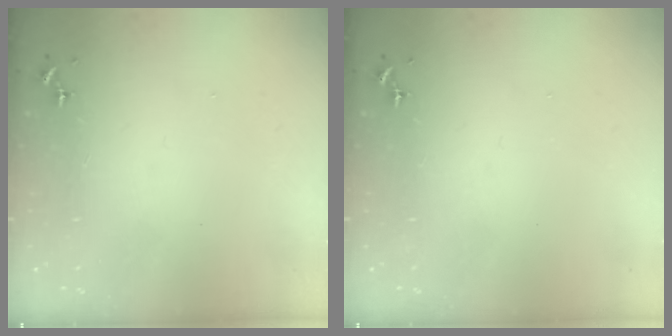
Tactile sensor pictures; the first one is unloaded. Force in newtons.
{"total": 0.0}